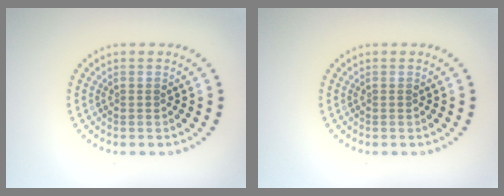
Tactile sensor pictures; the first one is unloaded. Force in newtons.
{"total": 0.0}